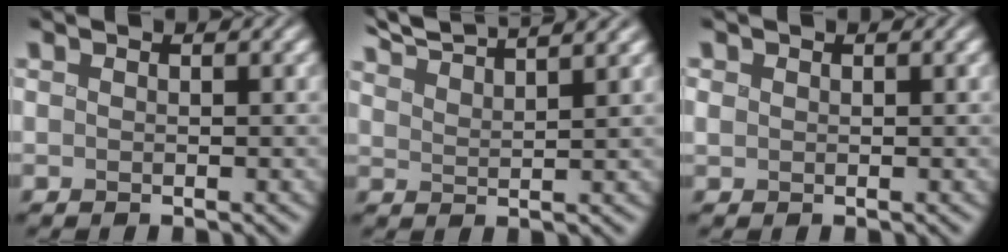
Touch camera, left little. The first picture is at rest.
{"total": 5.9, "force": [5.4, 0.5, 2.3], "torque": [-0.040, 0.016, 0.085]}
{"total": 0.0}